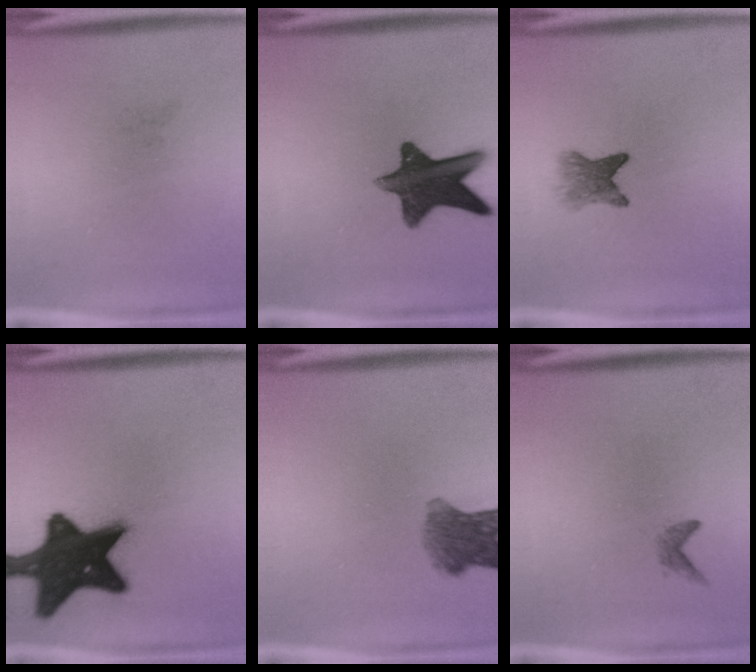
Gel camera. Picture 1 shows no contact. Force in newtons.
{"total": 13.2}
{"total": 3.9}
{"total": 19.8}
{"total": 6.1}
{"total": 0.9}